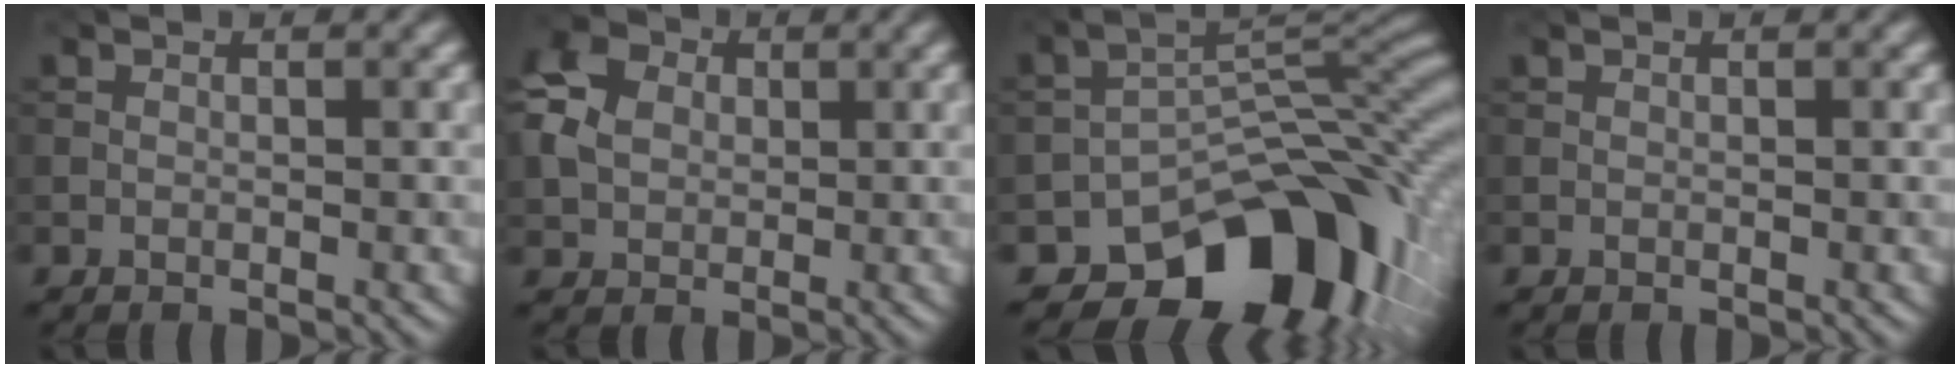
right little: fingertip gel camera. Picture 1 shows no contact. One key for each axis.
{"total": 5.4, "fx": 0.7, "fy": 4.3, "fz": 3.1, "tx": -0.075, "ty": 0.016, "tz": 0.005}
{"total": 13.7, "fx": -8.0, "fy": 7.9, "fz": 7.8, "tx": -0.087, "ty": -0.001, "tz": -0.137}
{"total": 0.0}